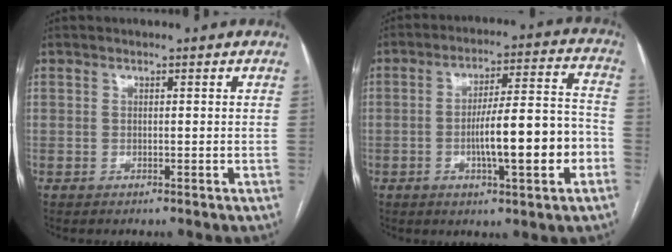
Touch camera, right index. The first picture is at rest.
{"total": 13.0, "force": [-3.6, 1.8, 12.3], "torque": [-0.197, 0.017, -0.050]}